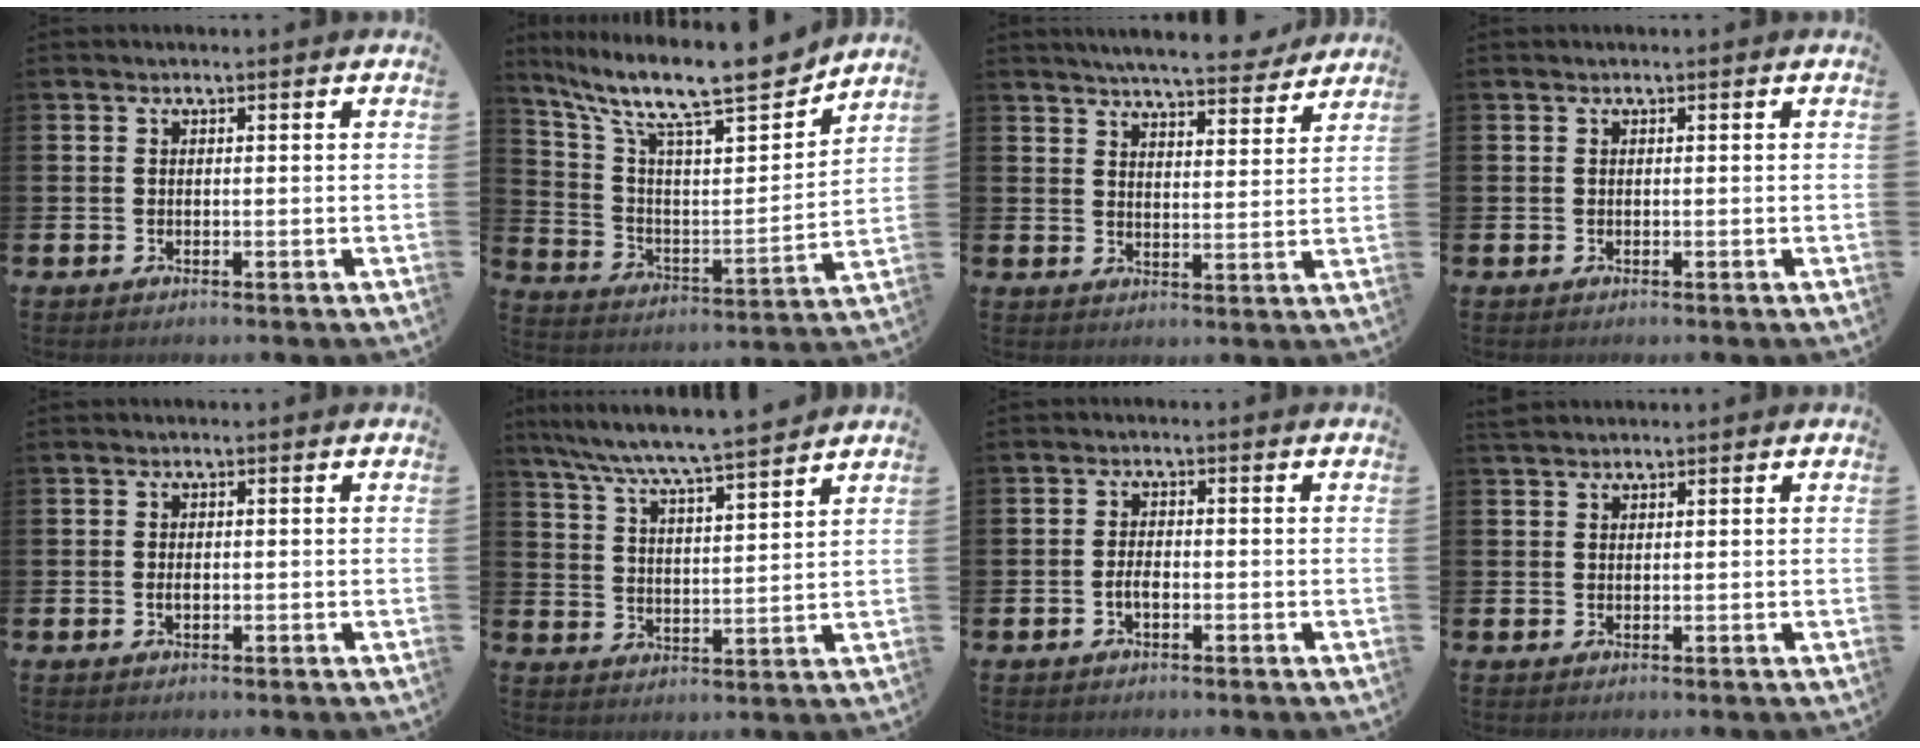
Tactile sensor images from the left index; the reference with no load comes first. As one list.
[{"total": 13.4, "force": [11.1, 2.9, 6.9], "torque": [-0.160, -0.080, 0.184]}, {"total": 6.5, "force": [6.3, 0.5, 1.6], "torque": [-0.041, -0.037, 0.110]}, {"total": 0.0}, {"total": 0.8, "force": [-0.2, 0.4, 0.7], "torque": [-0.021, 0.005, -0.004]}, {"total": 7.4, "force": [7.0, -0.1, 2.2], "torque": [-0.074, -0.048, 0.122]}, {"total": 1.8, "force": [-0.8, 0.9, 1.5], "torque": [-0.027, 0.002, -0.015]}, {"total": 1.4, "force": [1.3, 0.4, 0.2], "torque": [-0.004, 0.004, 0.024]}]